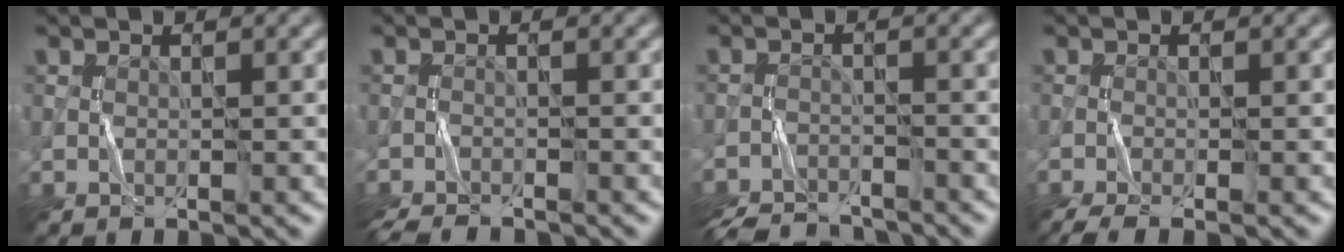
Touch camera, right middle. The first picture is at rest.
{"total": 3.2, "force": [-3.1, 0.4, 0.8], "torque": [-0.024, -0.010, -0.058]}
{"total": 6.3, "force": [-6.0, 1.5, 1.1], "torque": [-0.020, -0.015, -0.102]}
{"total": 2.9, "force": [-2.3, 0.5, 1.8], "torque": [-0.036, -0.010, -0.048]}